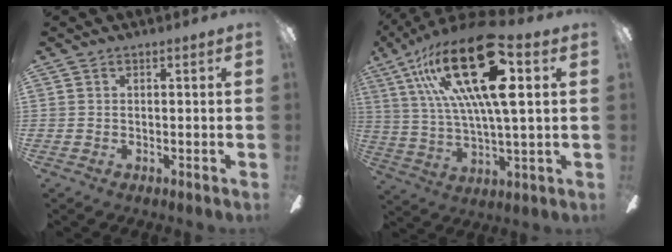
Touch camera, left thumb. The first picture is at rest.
{"total": 26.4, "force": [10.9, 8.2, 22.6], "torque": [-0.427, -0.041, 0.170]}